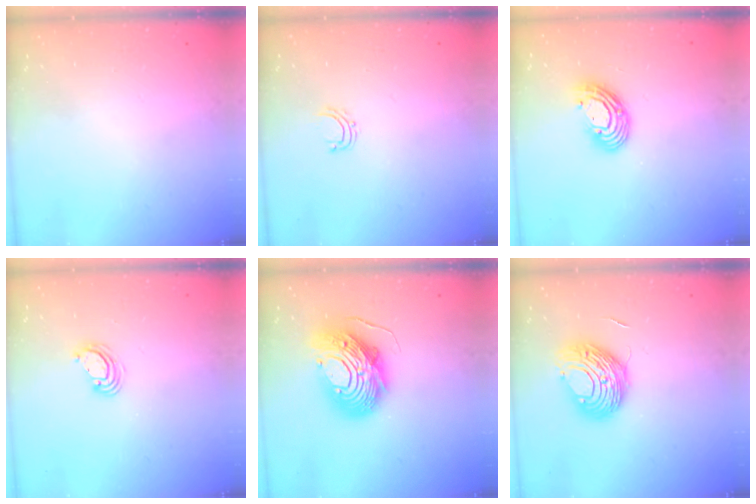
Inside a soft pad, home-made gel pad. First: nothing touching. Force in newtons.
{"total": 4.4, "press": 4.4, "slide": 0.3}
{"total": 10.1, "press": 10.0, "slide": 1.1}
{"total": 4.1, "press": 4.1, "slide": 0.2}
{"total": 15.2, "press": 15.1, "slide": 1.3}
{"total": 10.4, "press": 10.4, "slide": 0.5}